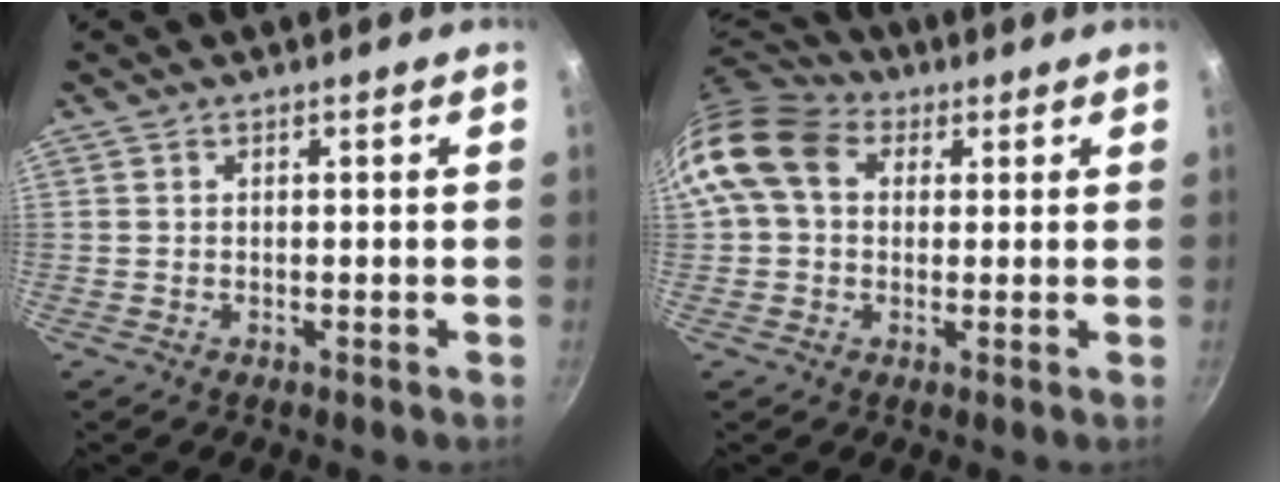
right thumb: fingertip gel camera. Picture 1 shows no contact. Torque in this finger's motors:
{"motor_torque": [-0.33, 1.04, 0.76, -0.63, 0.15]}